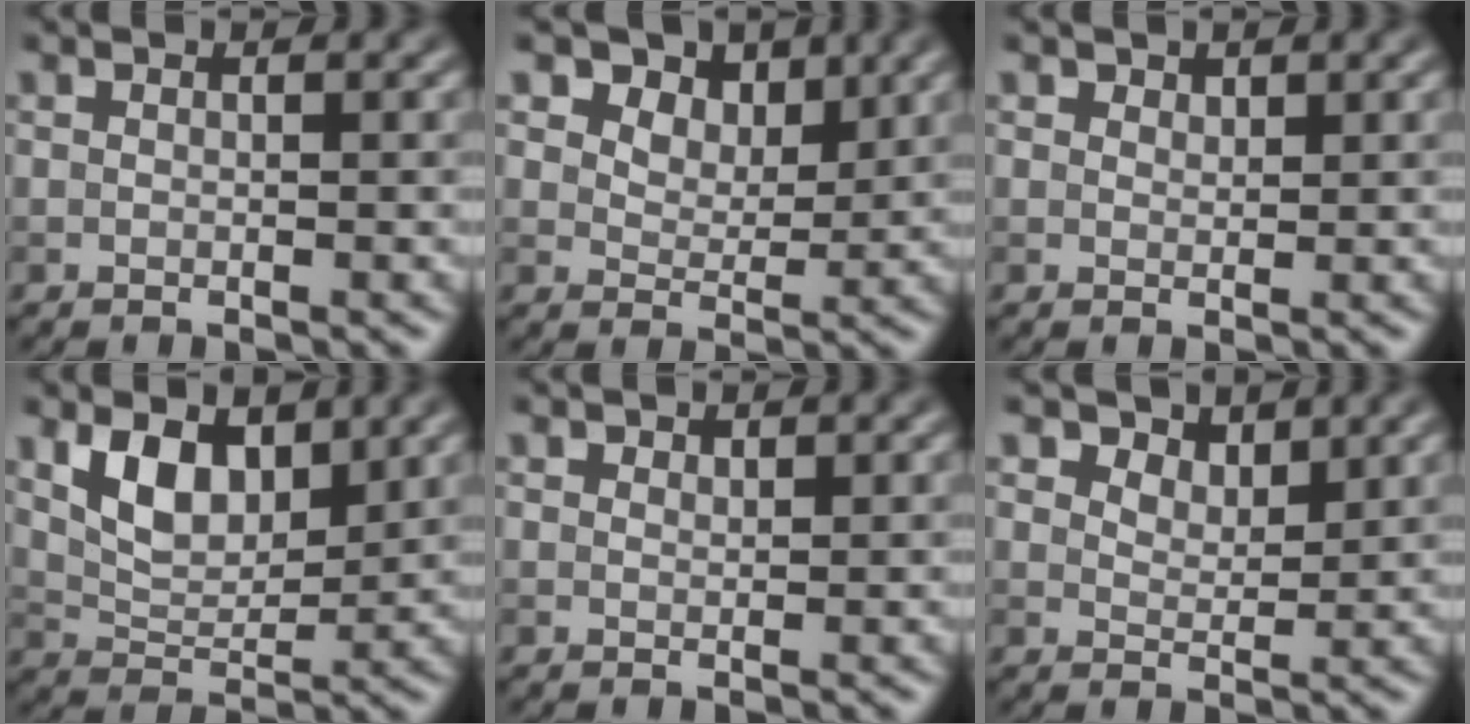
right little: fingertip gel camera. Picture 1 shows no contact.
{"total": 7.3, "force": [4.7, 4.6, 3.3], "torque": [-0.073, -0.003, 0.082]}
{"total": 1.0, "force": [0.8, 0.5, 0.2], "torque": [-0.002, -0.003, 0.012]}
{"total": 4.7, "force": [2.4, 2.6, 3.1], "torque": [-0.066, -0.007, 0.045]}
{"total": 0.8, "force": [0.6, 0.4, 0.2], "torque": [-0.002, -0.003, 0.010]}
{"total": 3.8, "force": [3.1, 1.8, 1.2], "torque": [-0.035, -0.014, 0.055]}